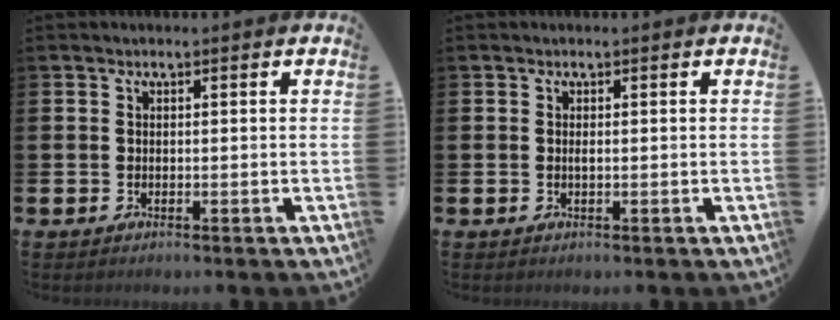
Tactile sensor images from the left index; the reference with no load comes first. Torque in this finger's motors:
{"motor_torque": [0.20, 0.13, 0.09, 0.03]}